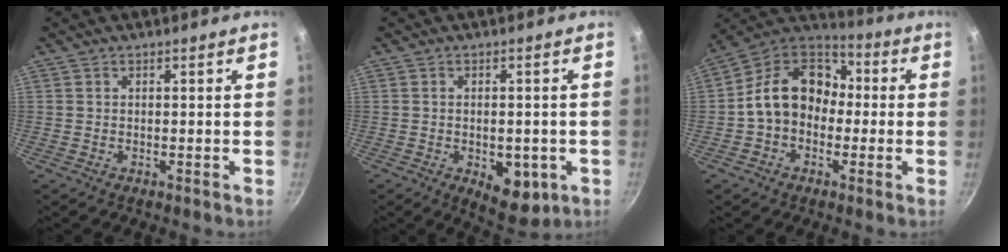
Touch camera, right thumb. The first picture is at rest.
{"total": 8.8, "force": [-2.7, 4.7, 6.9], "torque": [-0.063, -0.002, -0.025]}
{"total": 15.3, "force": [-0.6, 11.9, 9.6], "torque": [-0.120, 0.047, -0.031]}